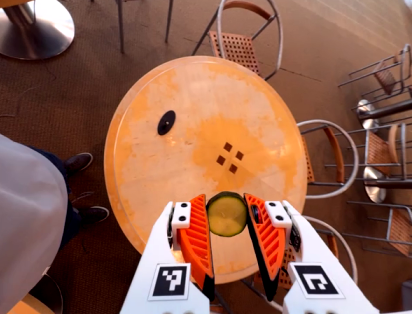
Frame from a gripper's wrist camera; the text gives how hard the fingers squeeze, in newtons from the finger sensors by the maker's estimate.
{"total": 9.0, "left": 9.0, "right": 9.0}